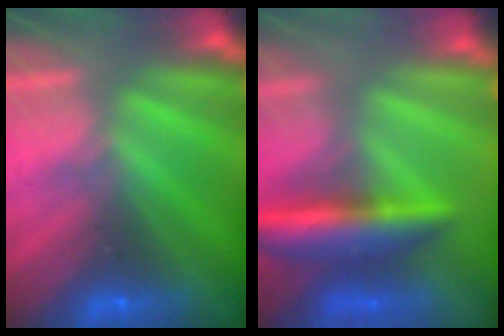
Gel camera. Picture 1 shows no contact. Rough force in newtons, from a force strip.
{"total": 5.8}